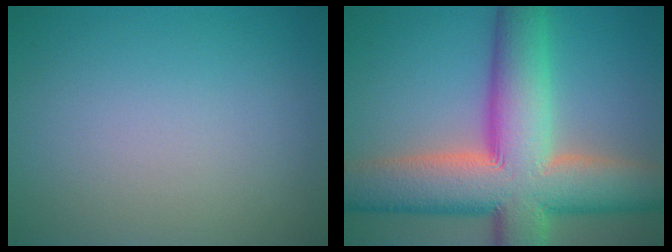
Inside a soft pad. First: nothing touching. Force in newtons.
{"total": 14.2, "press": 14.2, "slide": 0.9}